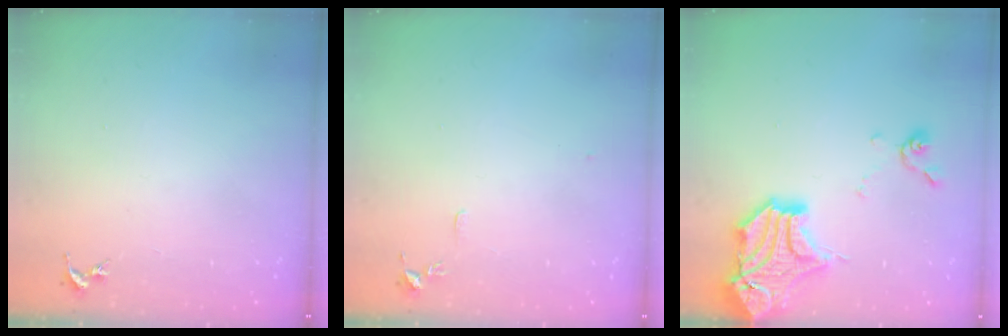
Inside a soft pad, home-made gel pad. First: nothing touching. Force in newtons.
{"total": 4.4, "press": 4.4, "slide": 0.6}
{"total": 20.2, "press": 20.0, "slide": 2.5}